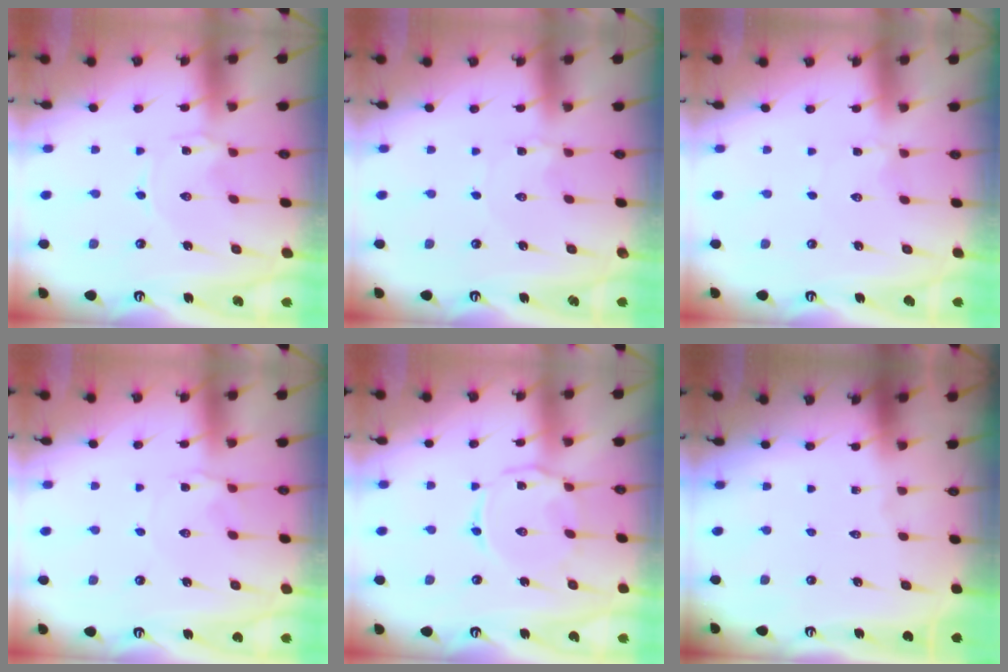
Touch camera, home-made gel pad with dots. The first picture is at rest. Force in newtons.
{"total": 0.8, "press": 0.8, "slide": 0.1}
{"total": 2.5, "press": 2.5, "slide": 0.3}
{"total": 1.8, "press": 1.8, "slide": 0.2}
{"total": 5.3, "press": 5.2, "slide": 0.2}
{"total": 0.0}